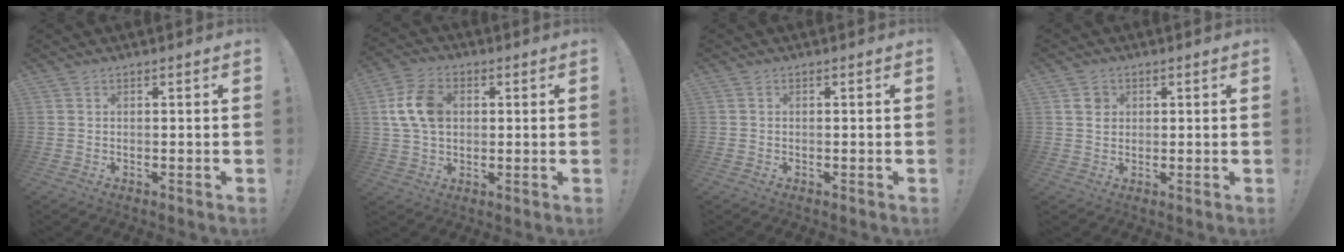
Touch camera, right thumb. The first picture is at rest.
{"total": 12.5, "force": [2.1, 8.8, 8.6], "torque": [-0.152, 0.009, 0.043]}
{"total": 0.6, "force": [-0.2, 0.6, 0.0], "torque": [-0.003, 0.004, -0.003]}
{"total": 3.9, "force": [1.3, 3.4, 1.5], "torque": [-0.014, 0.001, 0.023]}